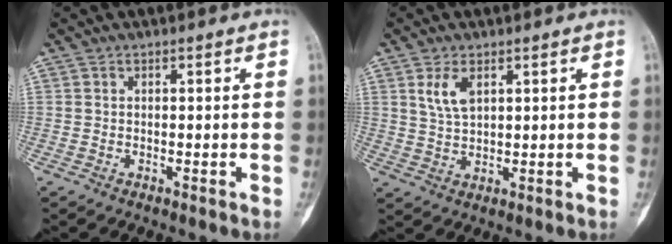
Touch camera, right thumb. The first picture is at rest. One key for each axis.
{"total": 4.7, "fx": 2.1, "fy": 2.4, "fz": 3.5, "tx": -0.067, "ty": -0.009, "tz": 0.047}